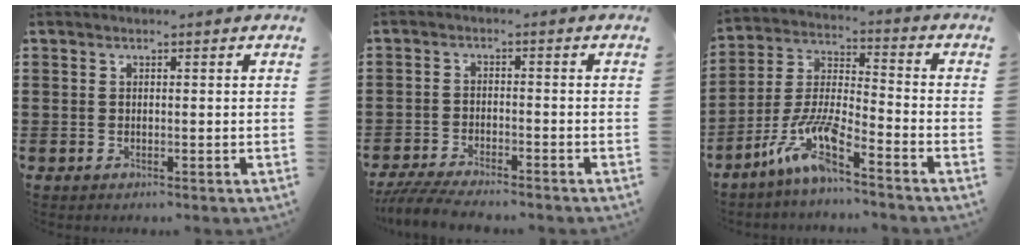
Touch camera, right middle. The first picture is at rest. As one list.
[{"total": 4.6, "force": [-4.4, 0.4, 1.4], "torque": [-0.044, -0.012, -0.092]}, {"total": 9.8, "force": [-7.3, 1.4, 6.4], "torque": [-0.149, -0.007, -0.145]}]